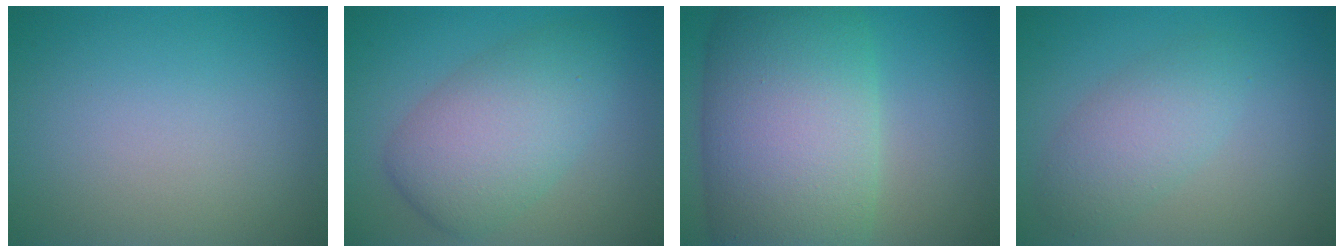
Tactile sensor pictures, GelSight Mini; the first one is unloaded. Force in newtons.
{"total": 6.4, "press": 6.4, "slide": 0.4}
{"total": 14.2, "press": 14.2, "slide": 0.6}
{"total": 3.5, "press": 3.5, "slide": 0.1}